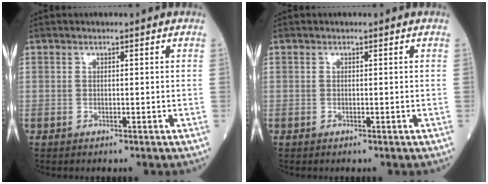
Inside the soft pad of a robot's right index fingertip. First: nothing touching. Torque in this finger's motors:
{"motor_torque": [0.17, -0.09, -0.03, -0.01]}